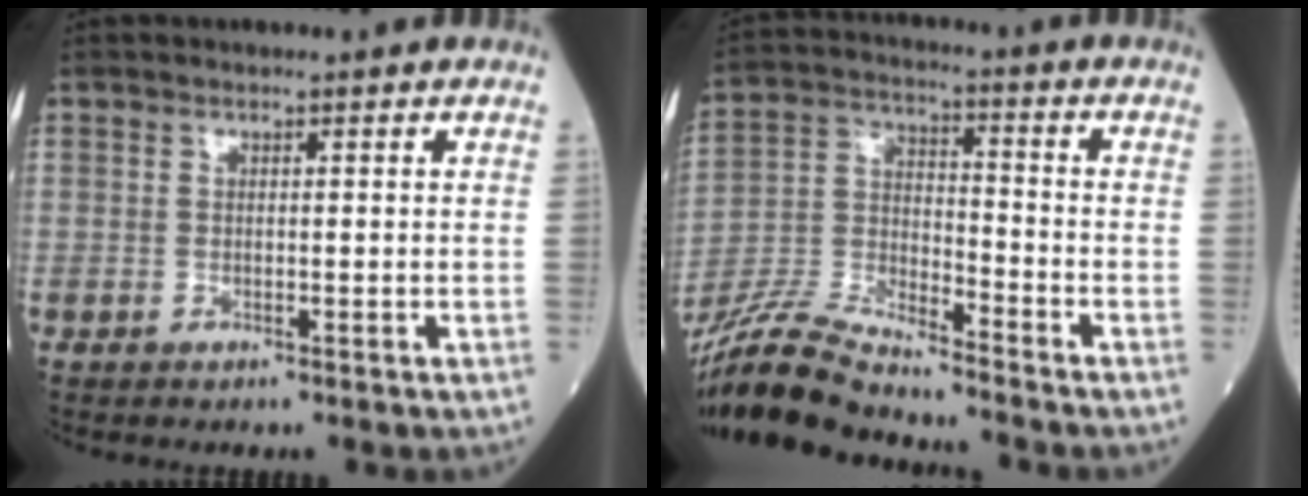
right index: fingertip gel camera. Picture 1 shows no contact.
{"total": 12.5, "force": [-11.8, 0.5, 4.1], "torque": [-0.088, 0.000, -0.229]}